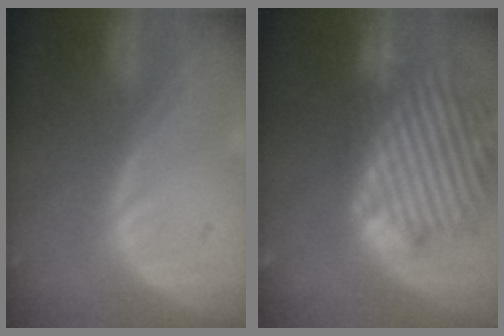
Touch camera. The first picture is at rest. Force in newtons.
{"total": 14.6, "press": 12.4, "slide": 7.6}